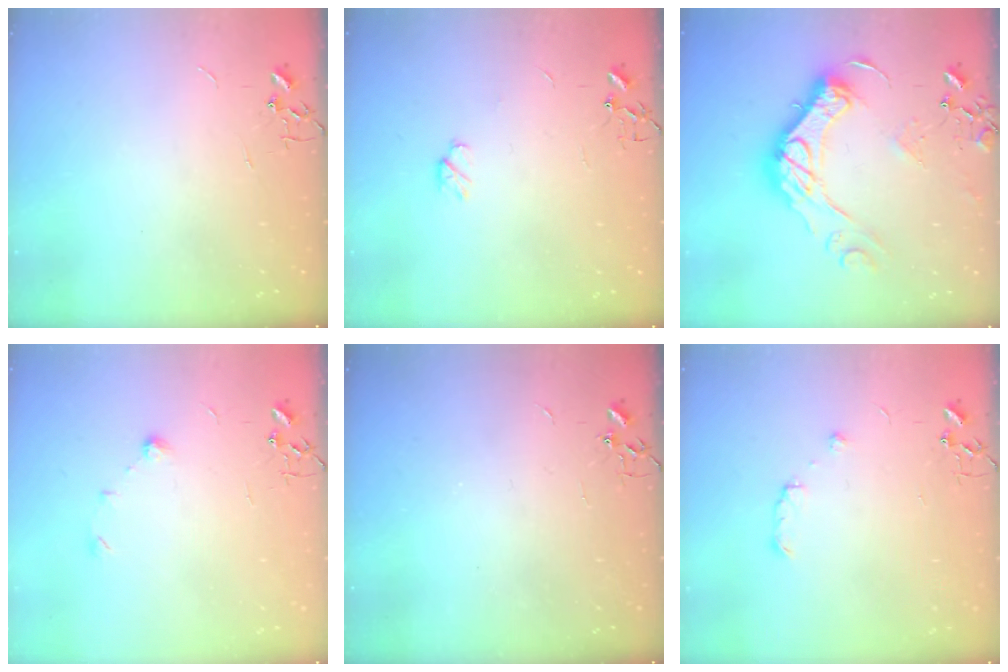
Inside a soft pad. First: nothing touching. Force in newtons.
{"total": 4.6, "press": 4.6, "slide": 0.7}
{"total": 18.4, "press": 18.3, "slide": 1.2}
{"total": 7.2, "press": 7.1, "slide": 1.0}
{"total": 2.1, "press": 2.1, "slide": 0.4}
{"total": 5.8, "press": 5.8, "slide": 0.8}